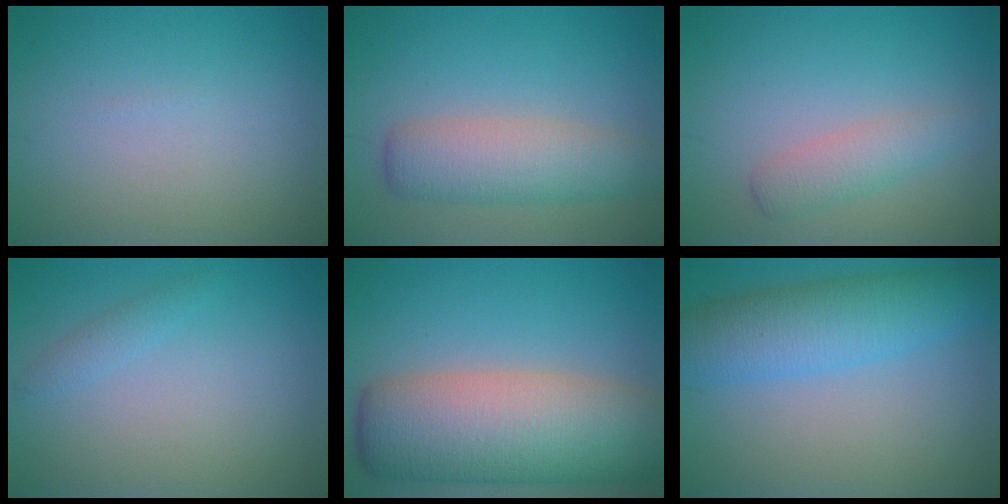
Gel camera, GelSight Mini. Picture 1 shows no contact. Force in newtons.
{"total": 5.1, "press": 5.1, "slide": 0.2}
{"total": 2.5, "press": 2.5, "slide": 0.0}
{"total": 1.1, "press": 1.1, "slide": 0.1}
{"total": 12.8, "press": 12.8, "slide": 0.9}
{"total": 6.4, "press": 6.4, "slide": 0.2}